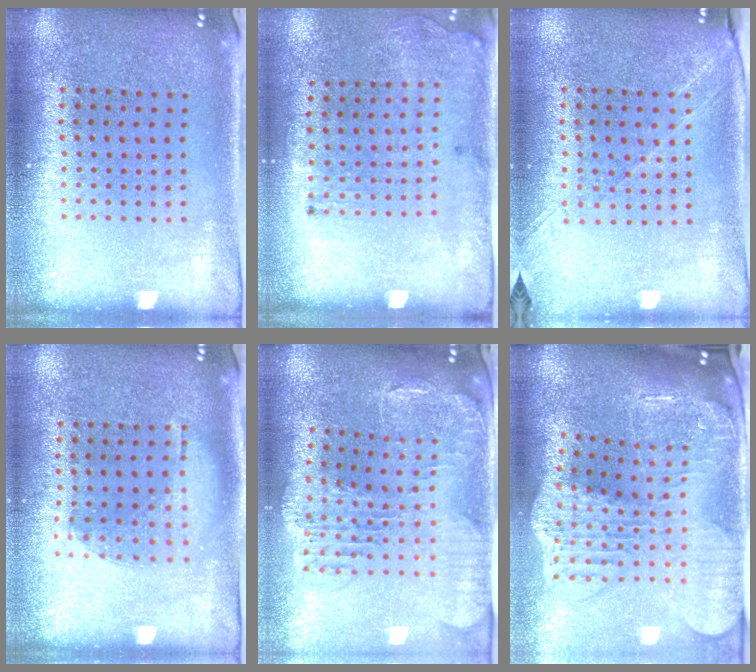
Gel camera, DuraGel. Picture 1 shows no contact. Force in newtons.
{"total": 1.8, "press": 1.2, "slide": 1.3}
{"total": 1.3, "press": 1.3, "slide": 0.4}
{"total": 1.1, "press": 0.9, "slide": 0.5}
{"total": 1.8, "press": 1.6, "slide": 0.7}
{"total": 4.2, "press": 3.2, "slide": 2.8}